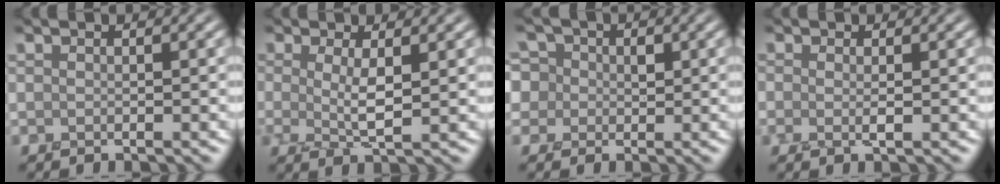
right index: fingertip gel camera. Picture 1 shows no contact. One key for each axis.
{"total": 2.3, "fx": 0.2, "fy": 0.4, "fz": 2.3, "tx": -0.050, "ty": -0.011, "tz": 0.009}
{"total": 6.4, "fx": 2.3, "fy": 5.5, "fz": 2.4, "tx": -0.043, "ty": 0.031, "tz": 0.006}
{"total": 0.8, "fx": -0.3, "fy": 0.1, "fz": 0.8, "tx": -0.019, "ty": -0.007, "tz": -0.003}